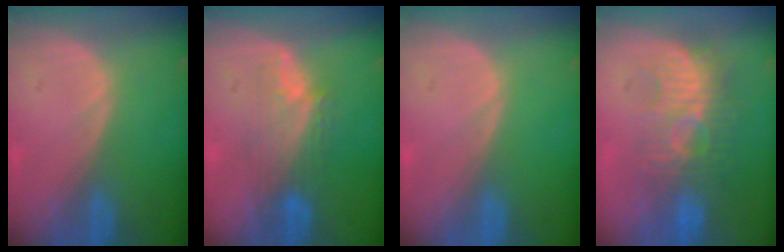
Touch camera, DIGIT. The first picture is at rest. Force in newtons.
{"total": 5.5, "press": 5.4, "slide": 0.7}
{"total": 0.0}
{"total": 9.1, "press": 8.7, "slide": 2.6}